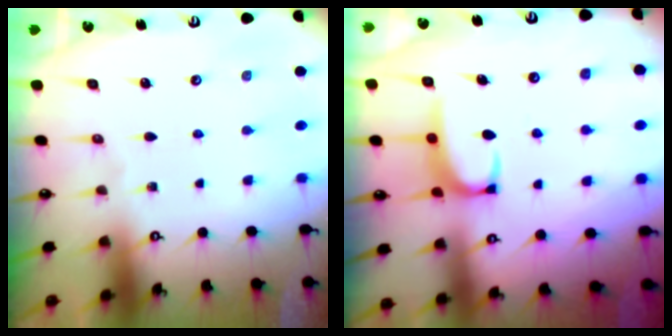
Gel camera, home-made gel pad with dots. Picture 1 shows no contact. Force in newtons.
{"total": 2.3, "press": 2.2, "slide": 0.6}